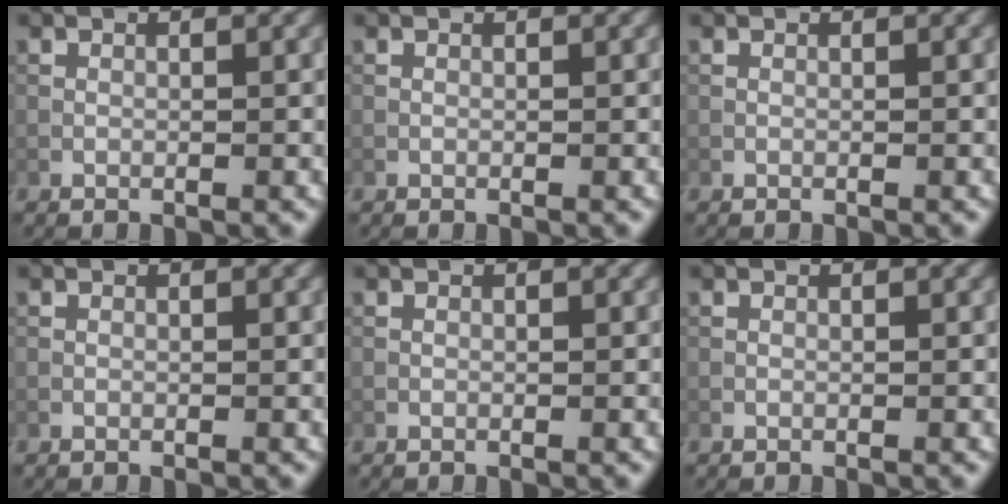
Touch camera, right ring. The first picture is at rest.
{"total": 0.0}
{"total": 0.0}
{"total": 0.0}
{"total": 0.0}
{"total": 0.0}